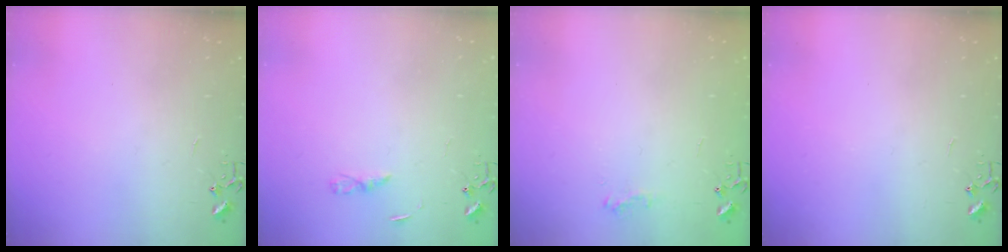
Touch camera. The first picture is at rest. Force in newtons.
{"total": 2.9, "press": 2.9, "slide": 0.3}
{"total": 6.6, "press": 6.5, "slide": 0.8}
{"total": 0.0}